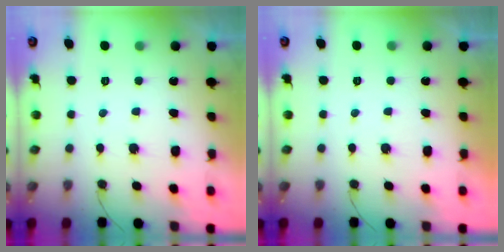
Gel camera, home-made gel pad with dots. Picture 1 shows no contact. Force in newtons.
{"total": 1.8, "press": 1.8, "slide": 0.0}